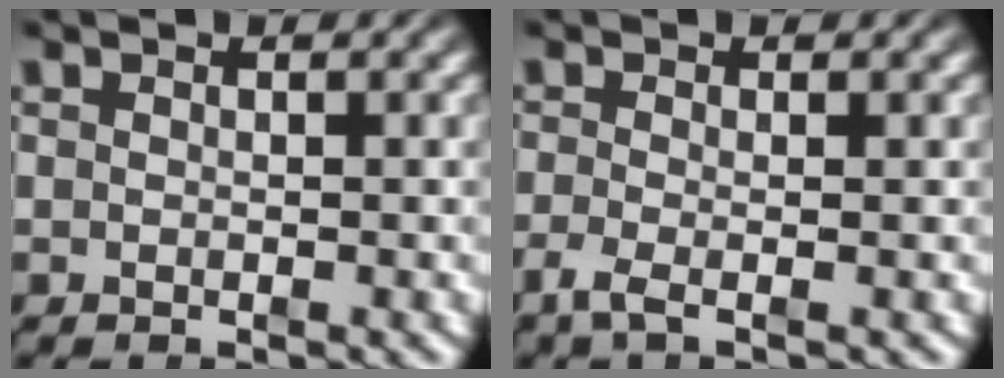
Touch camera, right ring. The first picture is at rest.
{"total": 1.9, "force": [-1.2, 0.4, 1.4], "torque": [-0.043, -0.018, -0.018]}